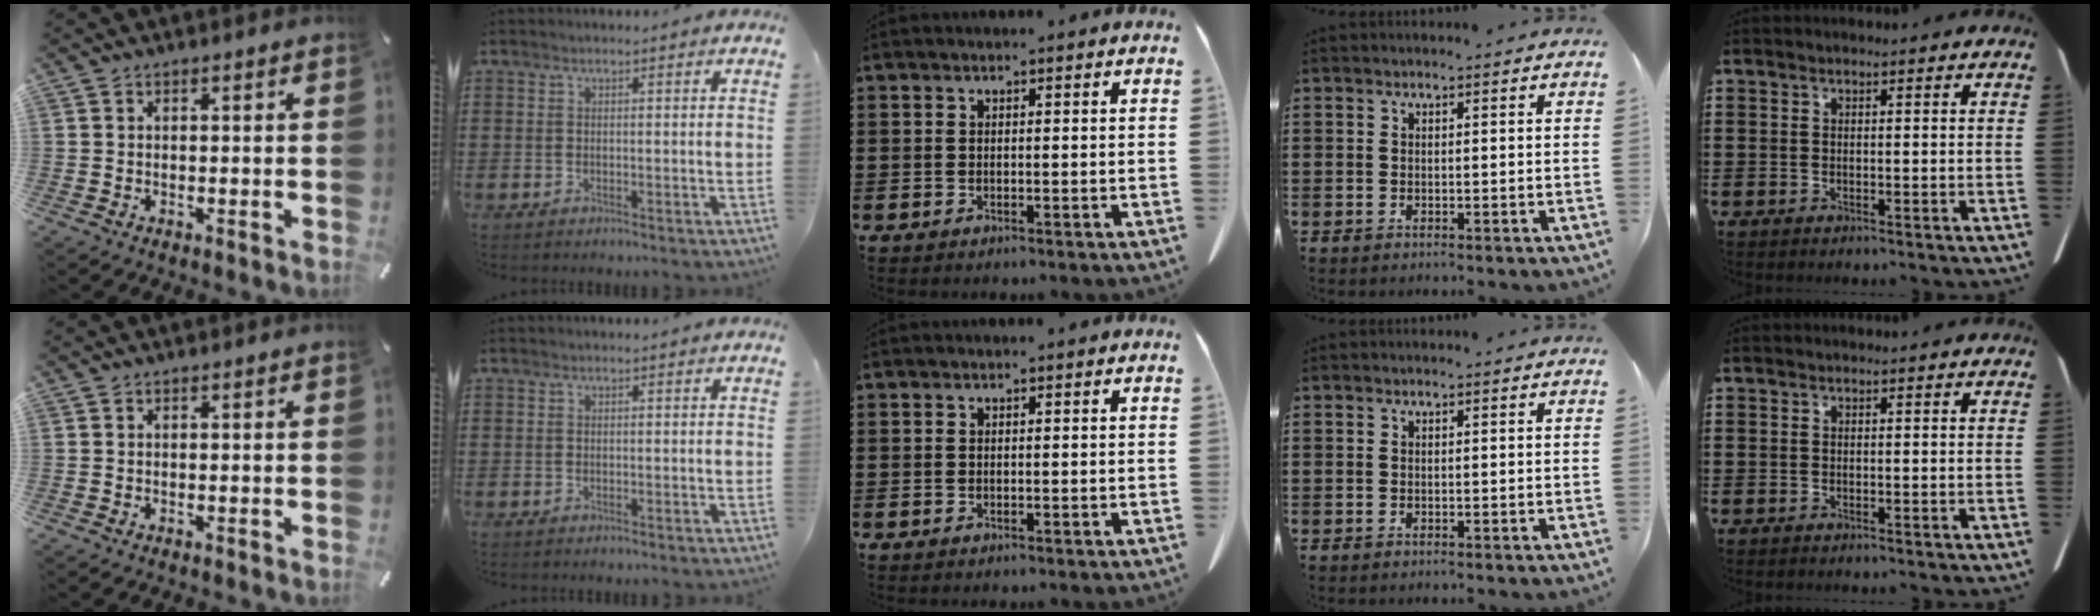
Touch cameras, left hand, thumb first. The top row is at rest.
{}